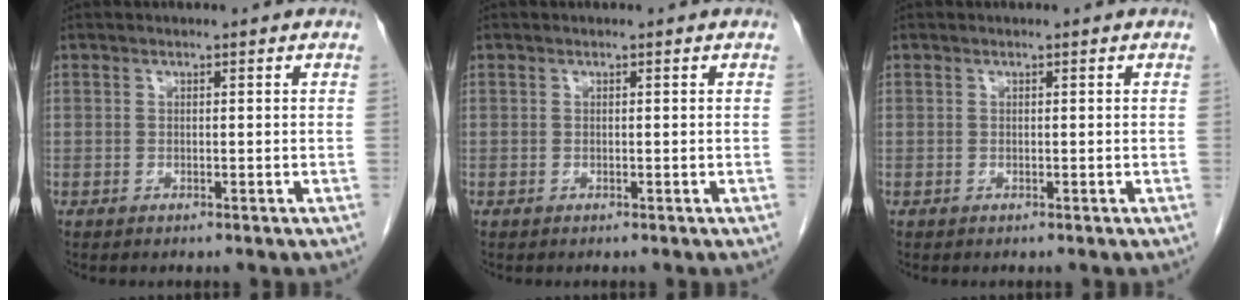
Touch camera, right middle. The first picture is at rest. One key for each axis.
{"total": 0.0}
{"total": 0.0}